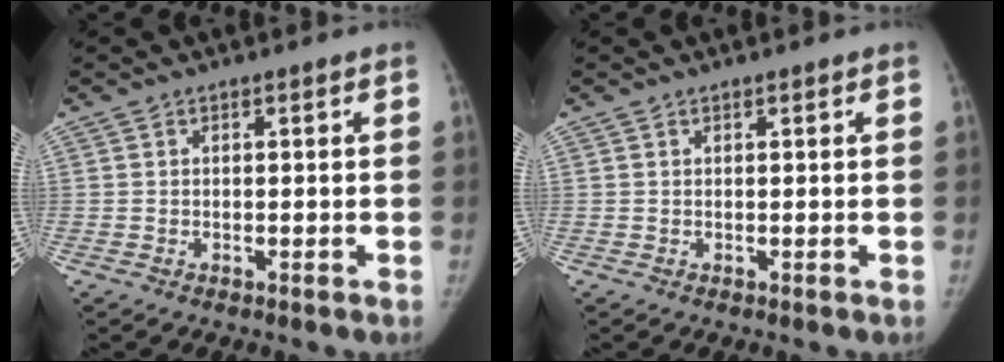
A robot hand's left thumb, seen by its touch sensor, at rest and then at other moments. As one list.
[{"total": 0.0}]